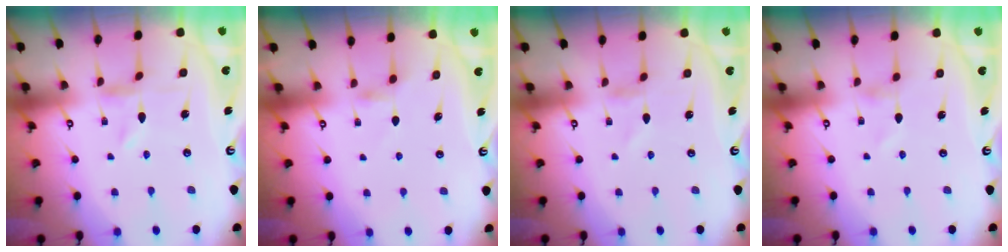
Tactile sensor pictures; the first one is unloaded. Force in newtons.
{"total": 2.7, "press": 2.7, "slide": 0.5}
{"total": 0.7, "press": 0.6, "slide": 0.3}
{"total": 1.4, "press": 1.4, "slide": 0.1}